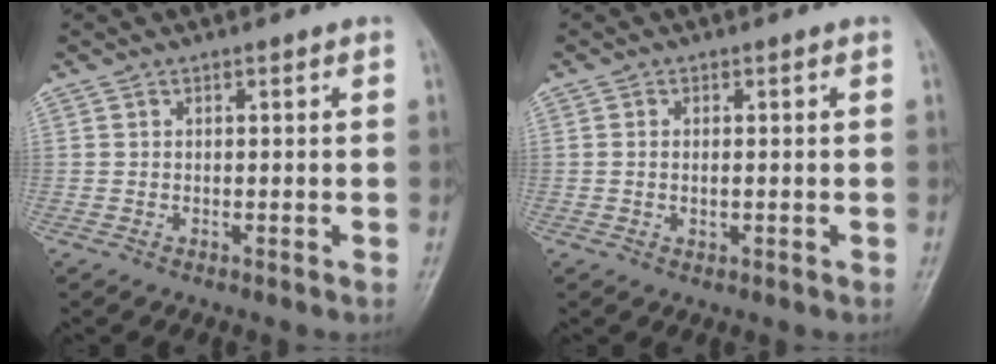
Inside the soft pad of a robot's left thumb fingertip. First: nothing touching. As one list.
[{"total": 1.6, "force": [-0.2, 0.8, 1.4], "torque": [-0.029, 0.004, -0.002]}]